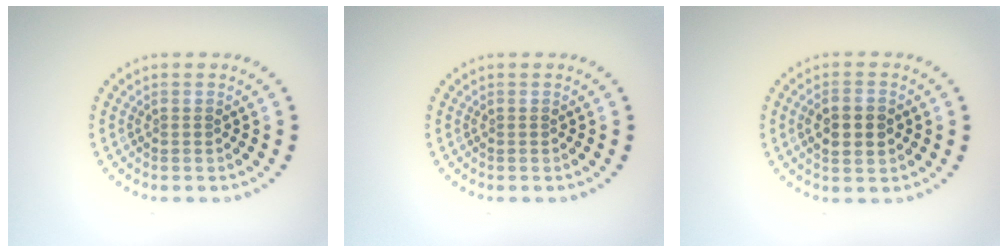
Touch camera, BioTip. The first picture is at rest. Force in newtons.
{"total": 0.0}
{"total": 2.9, "press": 2.9, "slide": 0.1}